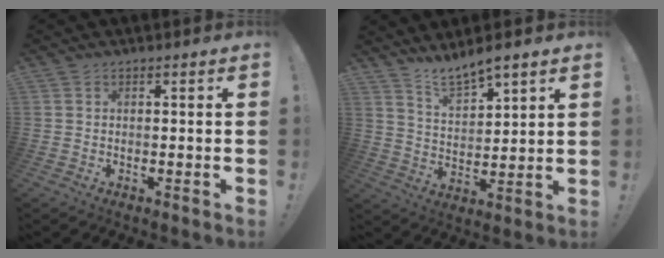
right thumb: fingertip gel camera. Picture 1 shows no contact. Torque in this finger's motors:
{"motor_torque": [-0.63, 0.79, 0.28, 0.77, 0.18]}